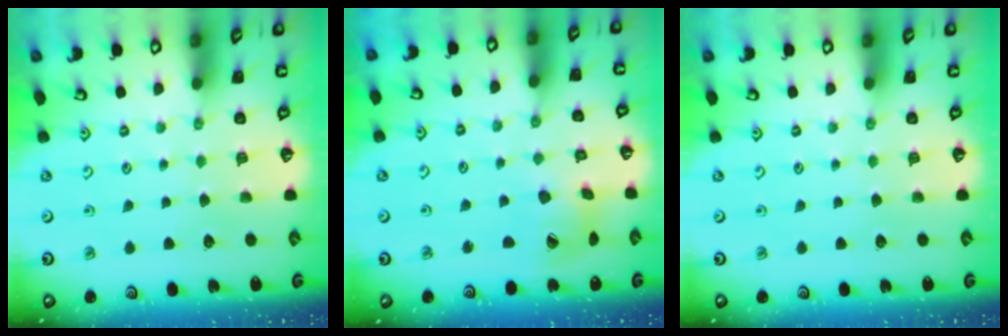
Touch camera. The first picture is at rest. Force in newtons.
{"total": 8.9, "press": 8.8, "slide": 1.1}
{"total": 0.0}